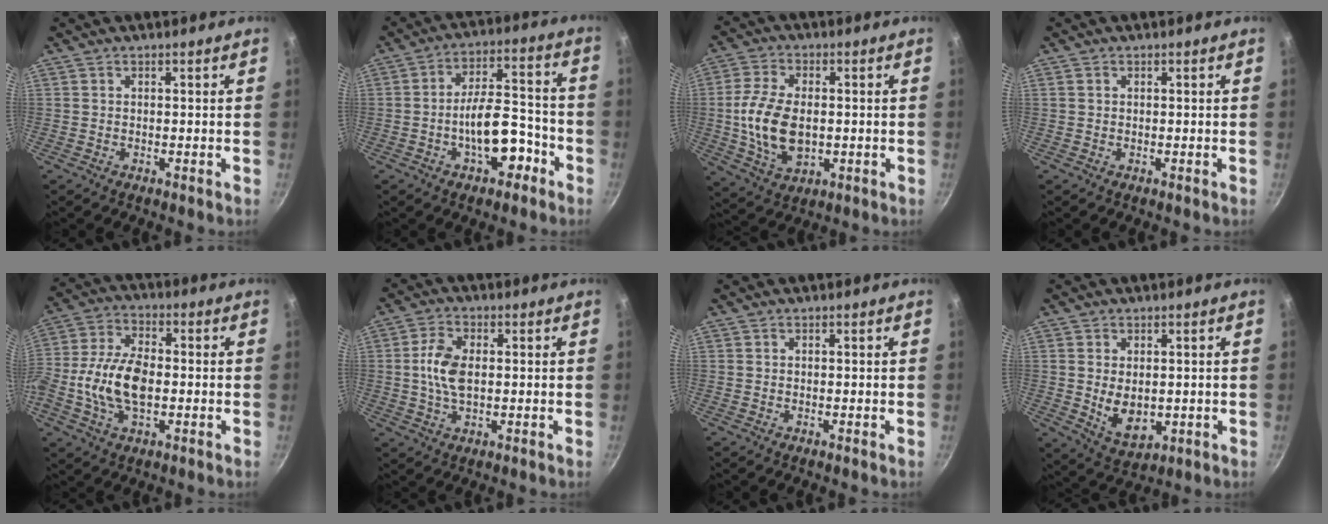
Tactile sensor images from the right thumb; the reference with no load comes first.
{"total": 11.8, "force": [-4.9, 5.7, 9.1], "torque": [-0.109, 0.056, -0.071]}
{"total": 12.5, "force": [-0.5, 7.5, 9.9], "torque": [-0.185, 0.001, -0.007]}
{"total": 0.5, "force": [0.1, 0.5, 0.2], "torque": [-0.002, 0.003, 0.001]}
{"total": 12.8, "force": [-1.7, 7.2, 10.5], "torque": [-0.209, 0.026, -0.045]}
{"total": 7.2, "force": [0.4, 4.1, 5.9], "torque": [-0.114, 0.007, 0.003]}
{"total": 0.0}
{"total": 7.2, "force": [0.1, 4.6, 5.5], "torque": [-0.085, -0.017, 0.019]}